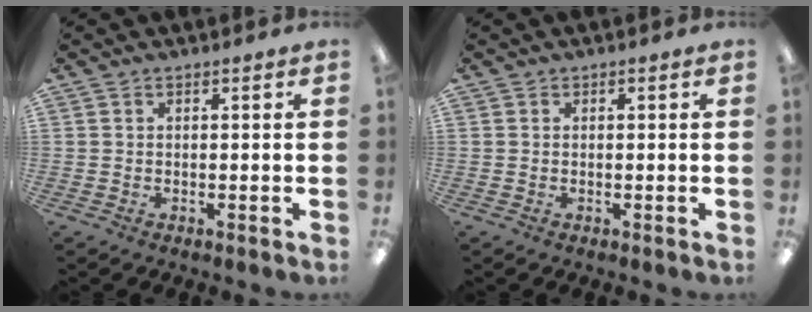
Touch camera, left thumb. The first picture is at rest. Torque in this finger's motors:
{"motor_torque": [0.00, 0.00, -0.03, 0.03, 0.00]}